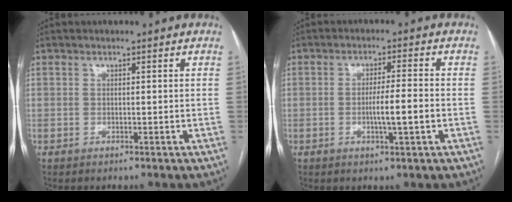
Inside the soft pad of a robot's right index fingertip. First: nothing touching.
{"total": 5.0, "force": [-1.2, 0.0, 4.9], "torque": [-0.084, -0.002, -0.019]}